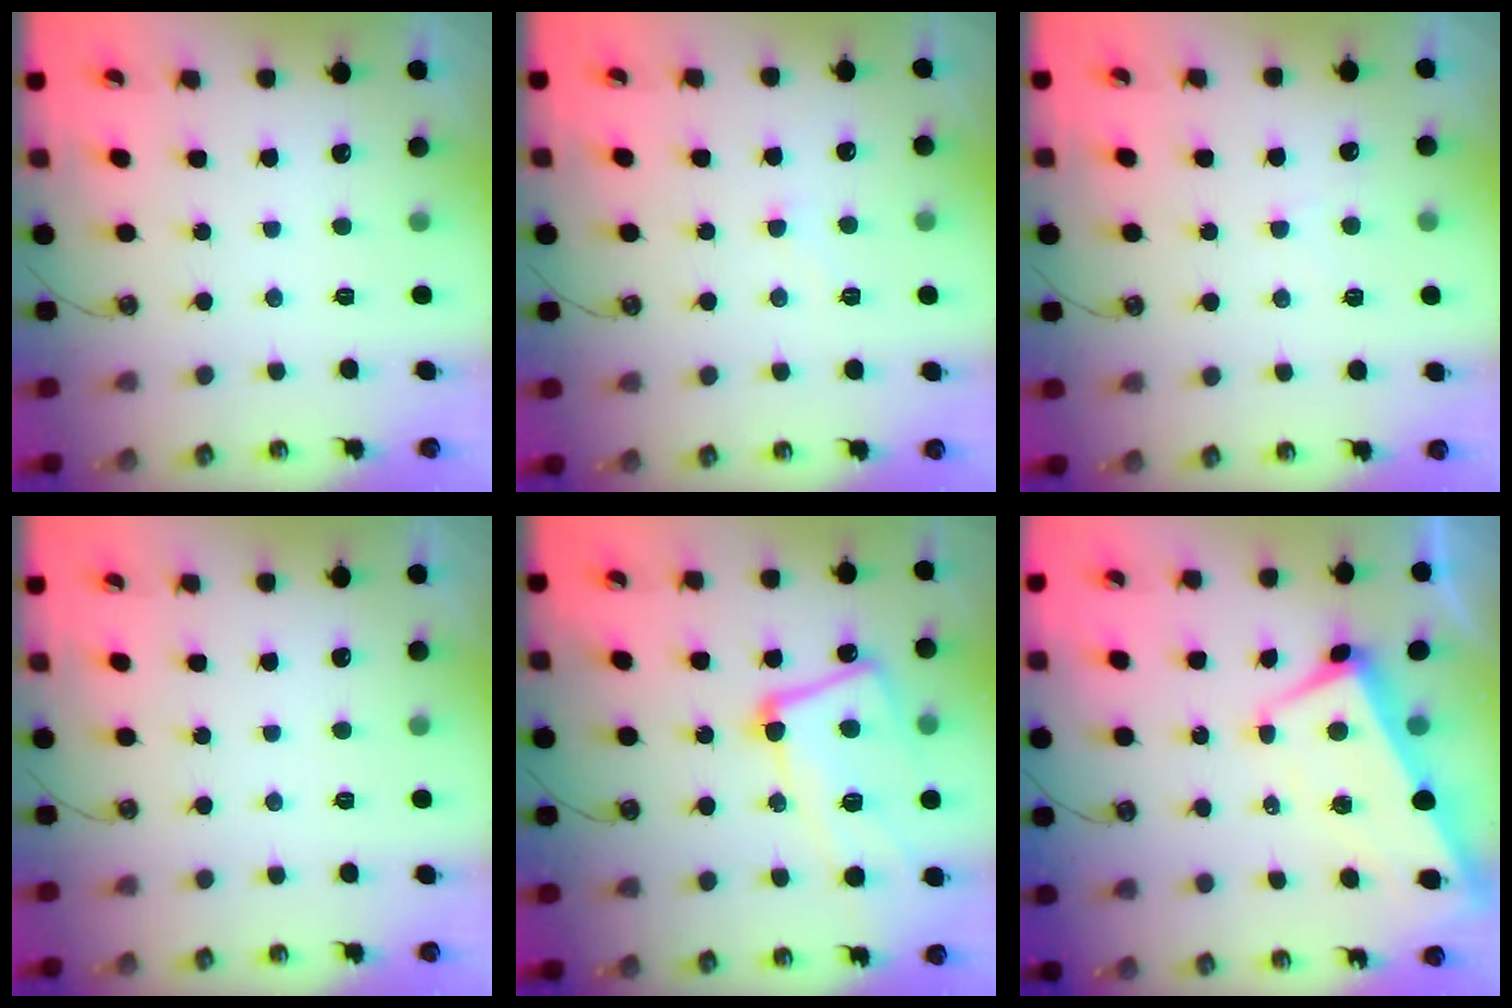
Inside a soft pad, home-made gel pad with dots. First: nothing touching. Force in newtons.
{"total": 2.0, "press": 2.0, "slide": 0.4}
{"total": 4.5, "press": 4.4, "slide": 0.4}
{"total": 0.0}
{"total": 12.6, "press": 12.5, "slide": 2.0}
{"total": 1.0, "press": 0.3, "slide": 1.0}